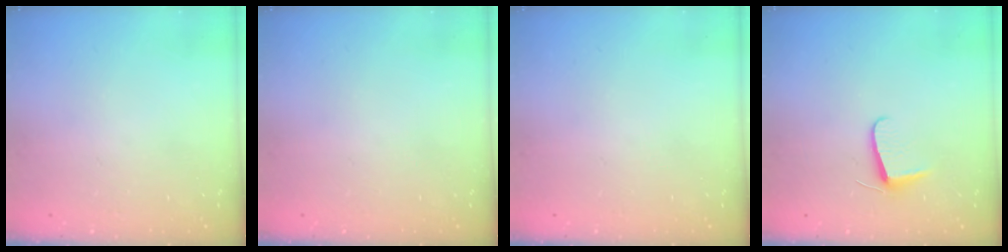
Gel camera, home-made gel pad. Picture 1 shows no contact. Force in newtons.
{"total": 0.0}
{"total": 0.0}
{"total": 6.2, "press": 6.1, "slide": 0.7}